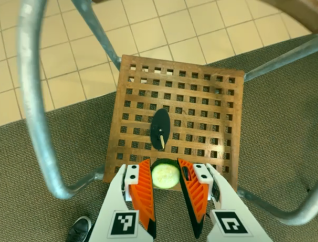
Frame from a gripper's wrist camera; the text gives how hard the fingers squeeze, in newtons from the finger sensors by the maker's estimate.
{"total": 6.9, "left": 6.7, "right": 7.0}